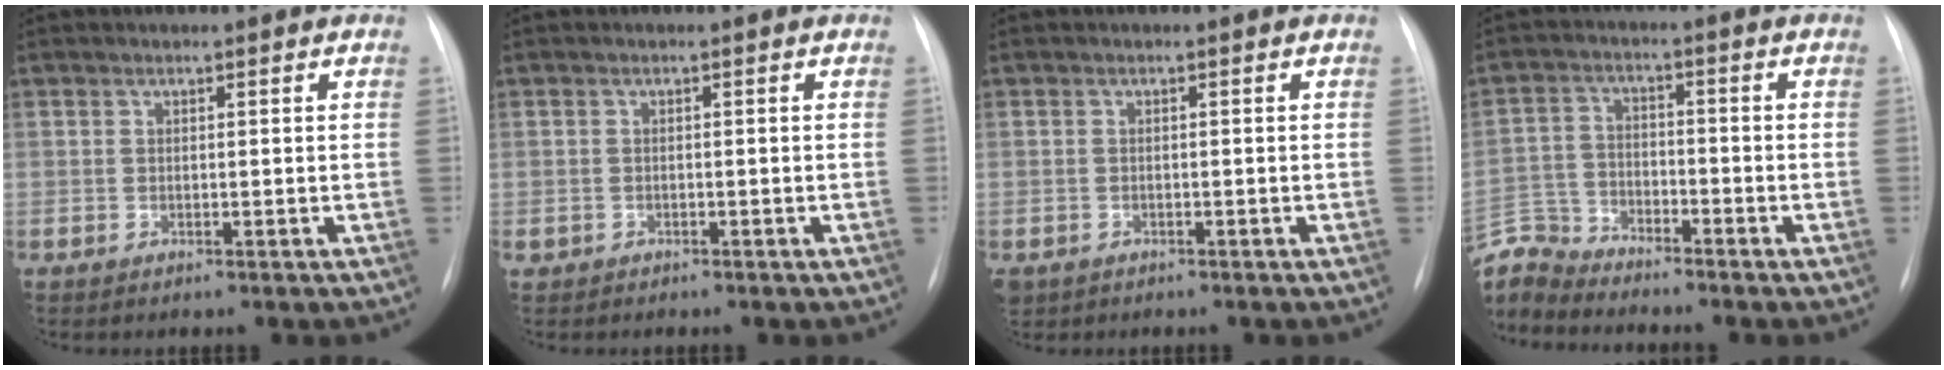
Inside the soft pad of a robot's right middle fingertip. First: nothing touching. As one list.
[{"total": 1.4, "force": [-0.9, 1.1, 0.3], "torque": [-0.011, 0.002, -0.011]}, {"total": 3.0, "force": [-1.8, 2.2, 0.7], "torque": [-0.015, -0.001, -0.029]}, {"total": 7.9, "force": [-7.8, 1.1, -0.4], "torque": [-0.004, 0.010, -0.159]}]